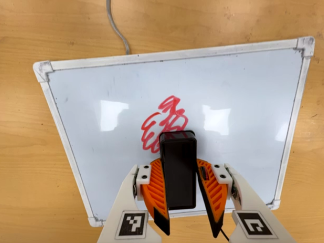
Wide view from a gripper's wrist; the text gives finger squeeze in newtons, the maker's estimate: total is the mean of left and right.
{"total": 11.2, "left": 12.6, "right": 9.8}